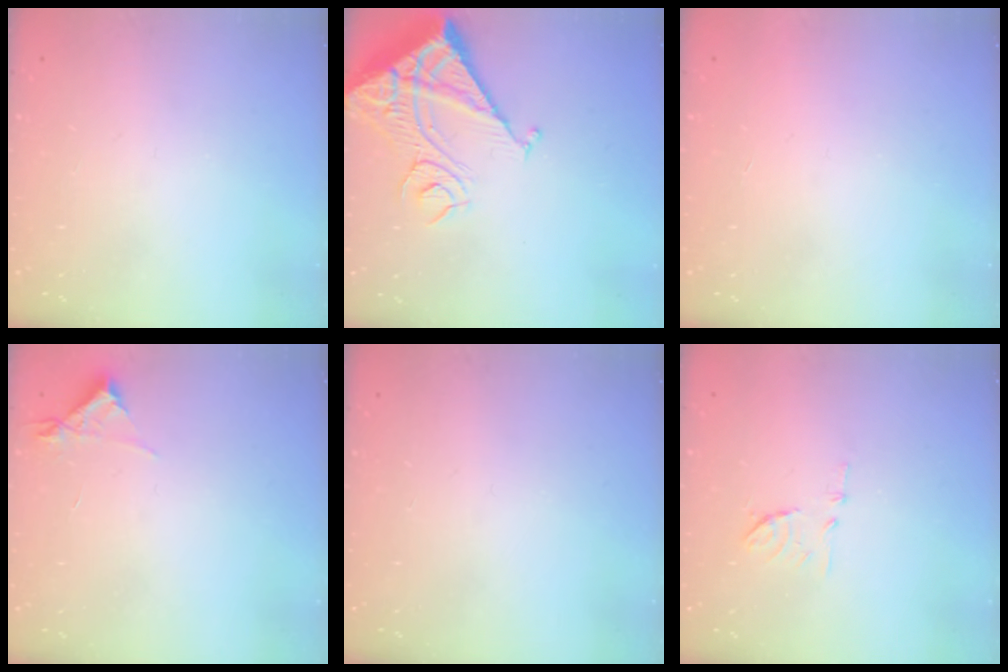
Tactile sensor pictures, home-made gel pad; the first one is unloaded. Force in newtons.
{"total": 17.3, "press": 17.1, "slide": 2.3}
{"total": 1.5, "press": 1.5, "slide": 0.1}
{"total": 5.0, "press": 4.9, "slide": 0.7}
{"total": 0.0}
{"total": 7.5, "press": 7.5, "slide": 0.8}